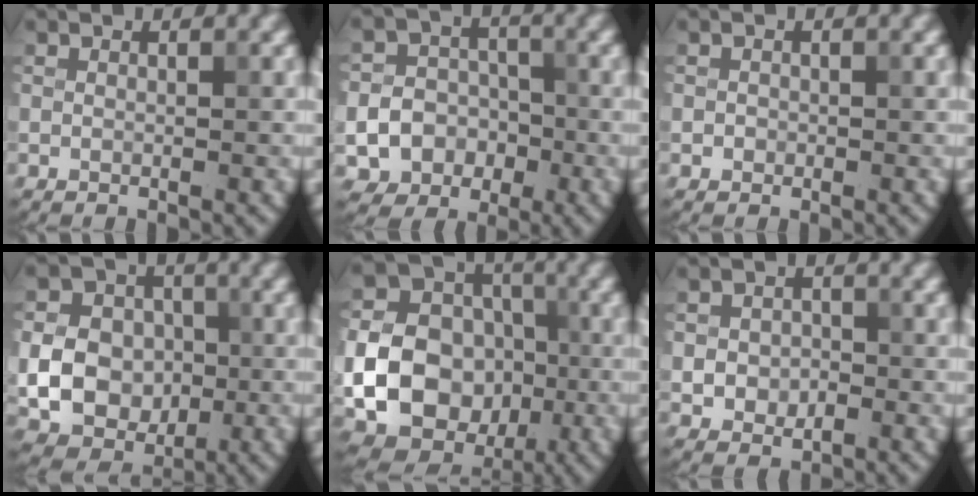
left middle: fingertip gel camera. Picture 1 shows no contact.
{"total": 8.5, "force": [-2.9, 7.7, 2.0], "torque": [-0.037, -0.009, -0.062]}
{"total": 0.5, "force": [-0.2, 0.4, 0.1], "torque": [0.001, 0.000, -0.004]}
{"total": 8.5, "force": [-1.0, 7.0, 4.7], "torque": [-0.081, -0.003, -0.033]}
{"total": 15.0, "force": [-3.0, 12.9, 7.0], "torque": [-0.155, -0.022, -0.064]}
{"total": 2.4, "force": [-0.4, 1.9, 1.4], "torque": [-0.022, 0.000, -0.012]}